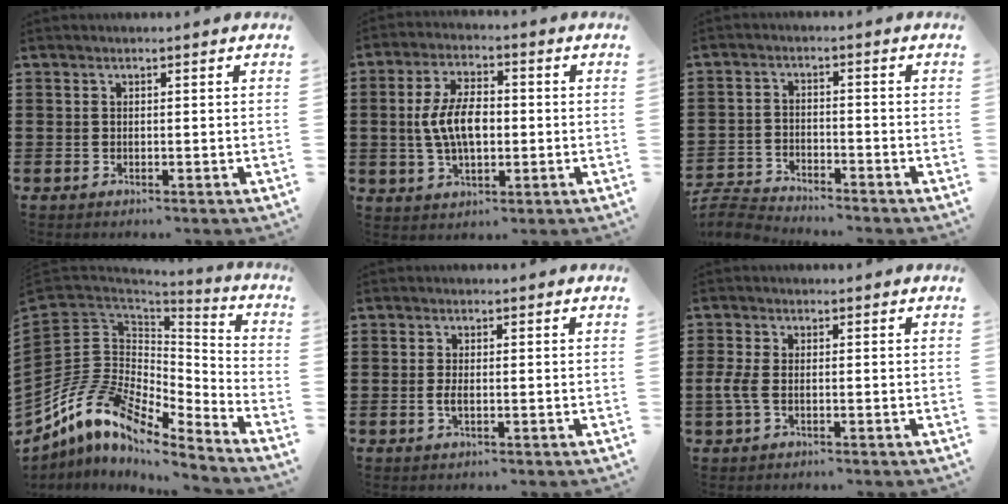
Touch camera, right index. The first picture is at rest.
{"total": 7.8, "force": [-0.2, 4.0, 6.7], "torque": [-0.138, 0.003, -0.011]}
{"total": 4.1, "force": [-4.1, 0.4, 0.4], "torque": [-0.026, -0.005, -0.089]}
{"total": 11.6, "force": [-7.0, 7.1, 6.0], "torque": [-0.173, -0.008, -0.144]}
{"total": 1.5, "force": [-0.3, 0.4, 1.4], "torque": [-0.033, -0.003, -0.007]}
{"total": 2.7, "force": [-0.9, 1.1, 2.3], "torque": [-0.063, -0.007, -0.022]}